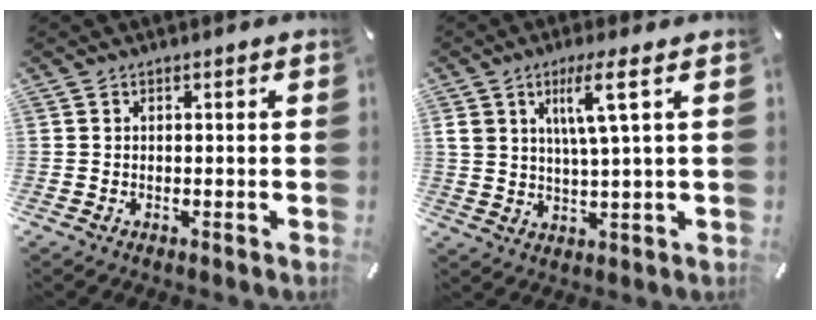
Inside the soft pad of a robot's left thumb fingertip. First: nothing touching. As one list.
[{"total": 8.5, "force": [3.6, 1.3, 7.6], "torque": [-0.148, 0.000, 0.058]}]